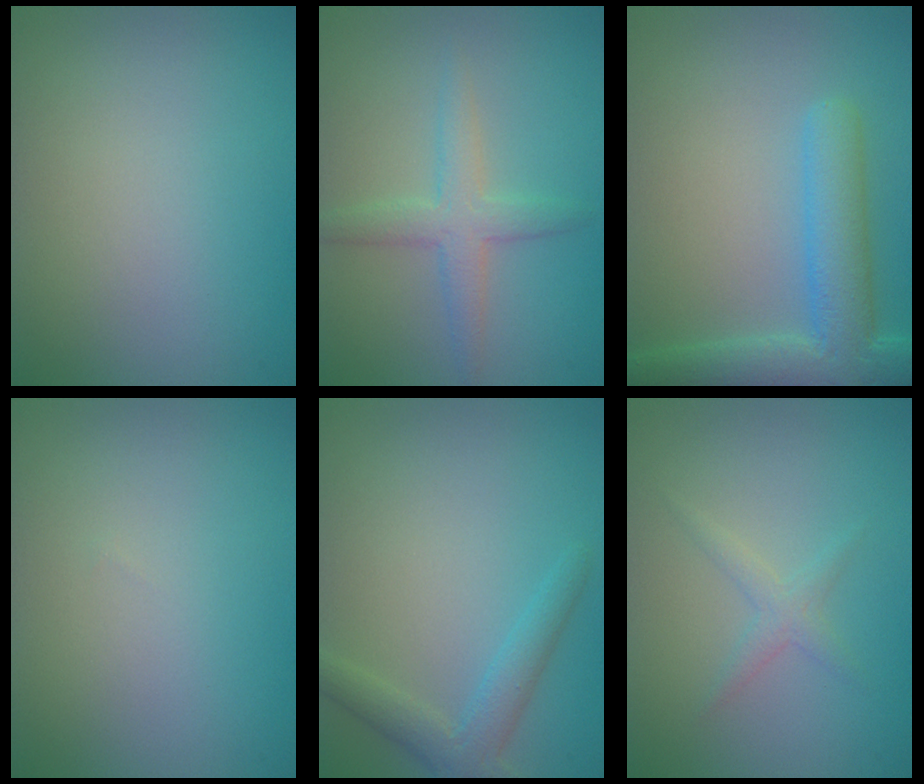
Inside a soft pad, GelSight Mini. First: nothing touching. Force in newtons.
{"total": 3.0, "press": 3.0, "slide": 0.1}
{"total": 6.8, "press": 6.8, "slide": 0.5}
{"total": 0.0}
{"total": 2.8, "press": 2.8, "slide": 0.1}
{"total": 1.3, "press": 1.3, "slide": 0.1}